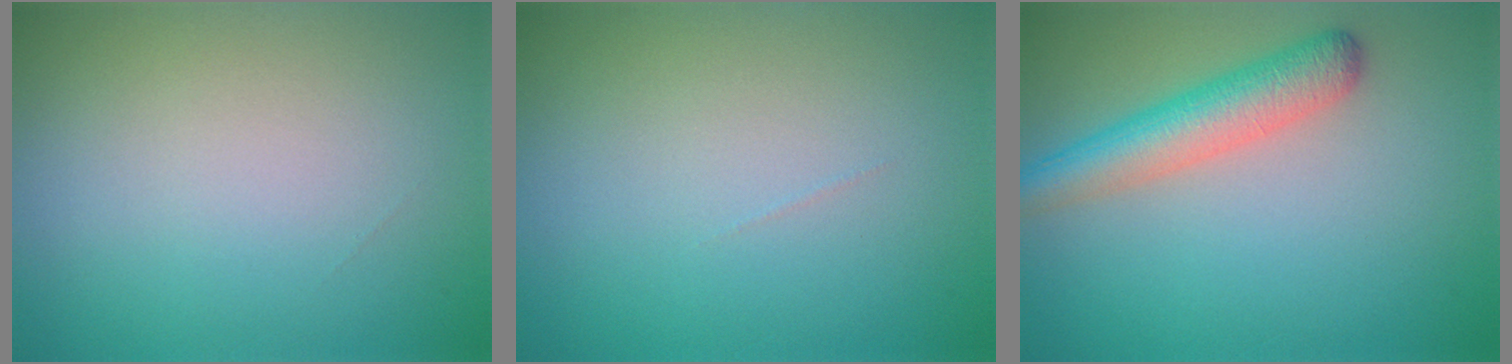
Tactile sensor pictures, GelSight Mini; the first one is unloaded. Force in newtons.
{"total": 0.0}
{"total": 4.6, "press": 4.6, "slide": 0.2}